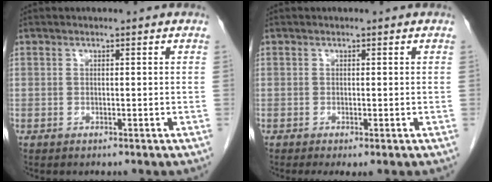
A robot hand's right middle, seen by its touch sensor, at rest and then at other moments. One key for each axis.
{"total": 1.6, "fx": -0.8, "fy": 0.2, "fz": 1.3, "tx": -0.024, "ty": -0.010, "tz": -0.009}